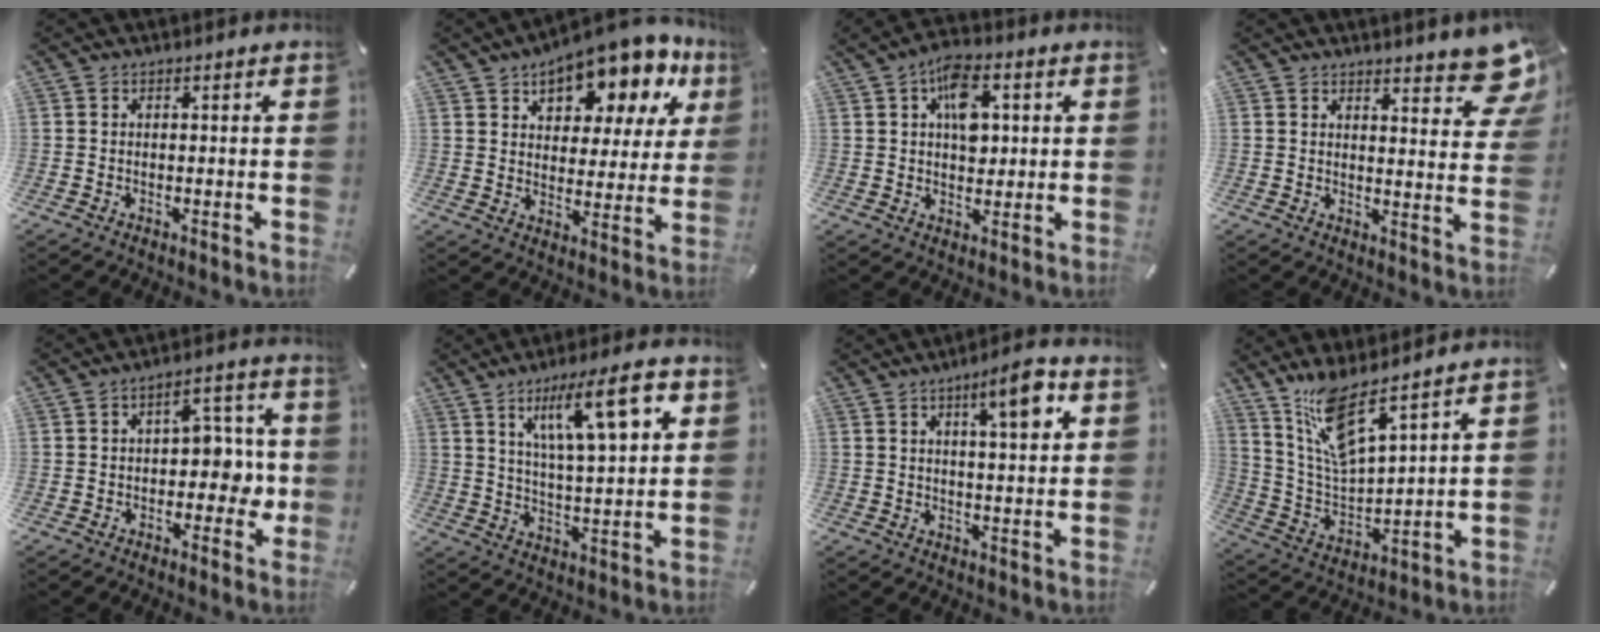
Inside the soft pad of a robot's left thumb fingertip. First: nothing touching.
{"total": 15.6, "force": [11.0, 7.6, 8.0], "torque": [-0.113, -0.074, 0.184]}
{"total": 9.5, "force": [2.6, 6.3, 6.6], "torque": [-0.085, -0.001, 0.045]}
{"total": 9.2, "force": [7.3, 2.8, 4.8], "torque": [-0.050, -0.058, 0.127]}
{"total": 8.9, "force": [-0.3, 5.6, 6.9], "torque": [-0.088, 0.007, -0.011]}
{"total": 15.8, "force": [8.1, 4.2, 12.9], "torque": [-0.206, -0.026, 0.125]}
{"total": 9.1, "force": [4.0, 2.0, 7.9], "torque": [-0.113, -0.014, 0.056]}
{"total": 11.8, "force": [9.6, 2.1, 6.6], "torque": [-0.161, -0.064, 0.168]}